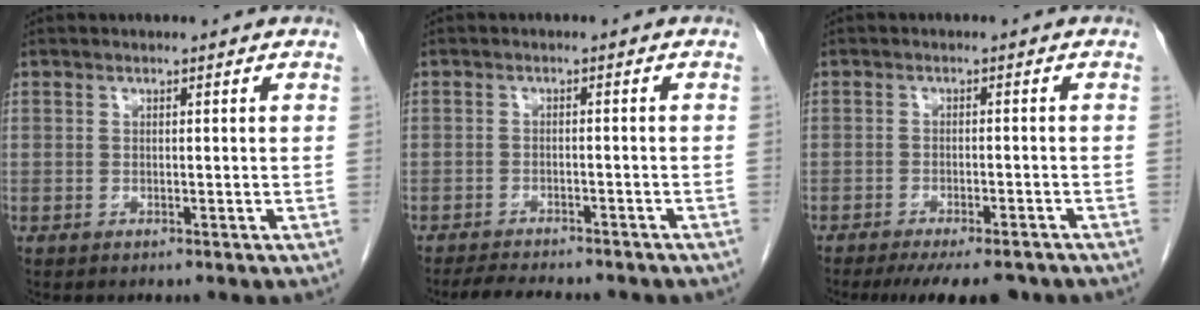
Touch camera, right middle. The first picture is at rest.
{"total": 9.6, "force": [-8.4, 2.2, 4.1], "torque": [-0.060, -0.002, -0.109]}
{"total": 9.8, "force": [-8.2, 2.3, 5.0], "torque": [-0.064, -0.012, -0.111]}